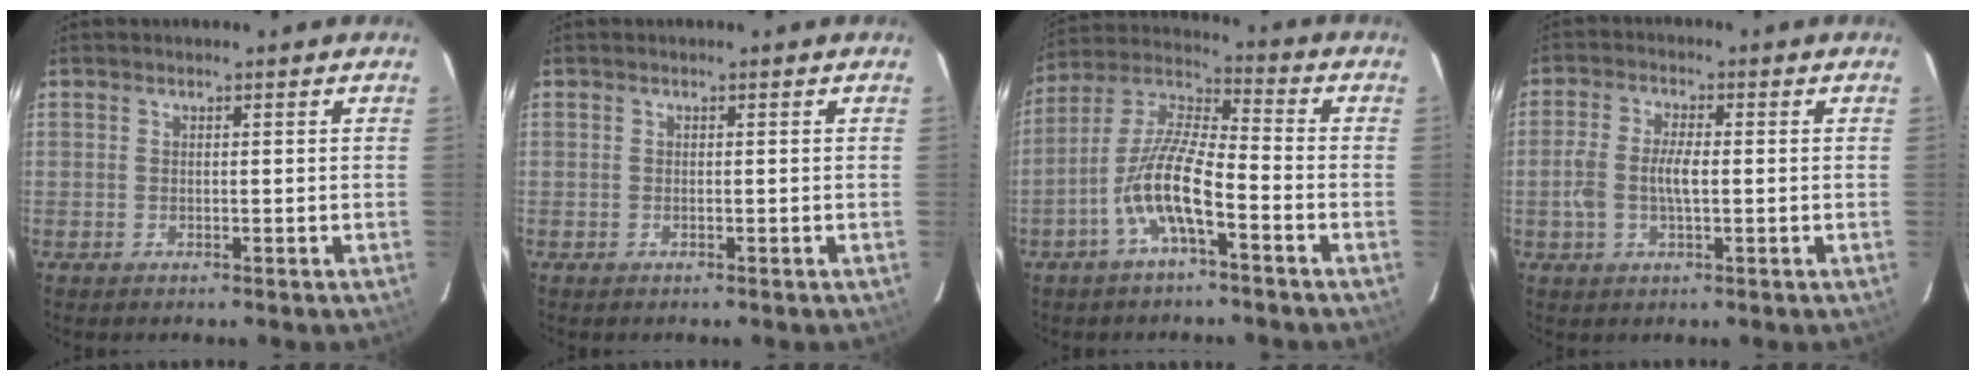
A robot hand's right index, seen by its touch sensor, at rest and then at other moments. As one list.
[{"total": 0.0}, {"total": 11.0, "force": [-5.0, 2.6, 9.5], "torque": [-0.201, 0.004, -0.100]}, {"total": 5.8, "force": [-0.6, 2.4, 5.2], "torque": [-0.107, 0.005, -0.013]}]